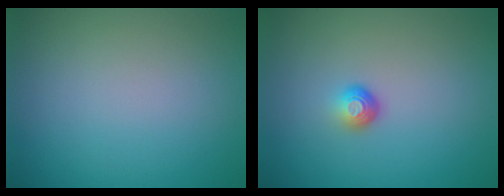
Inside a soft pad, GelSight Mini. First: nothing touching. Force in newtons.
{"total": 1.6, "press": 1.0, "slide": 1.2}